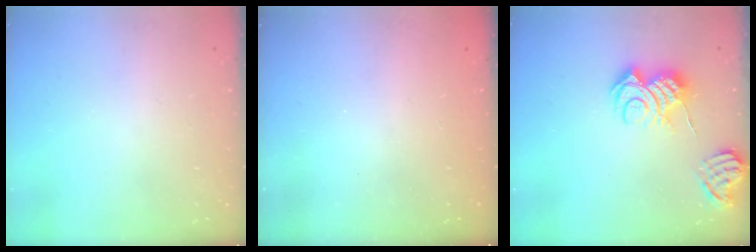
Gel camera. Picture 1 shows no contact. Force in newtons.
{"total": 2.3, "press": 2.2, "slide": 0.8}
{"total": 9.6, "press": 9.5, "slide": 1.4}